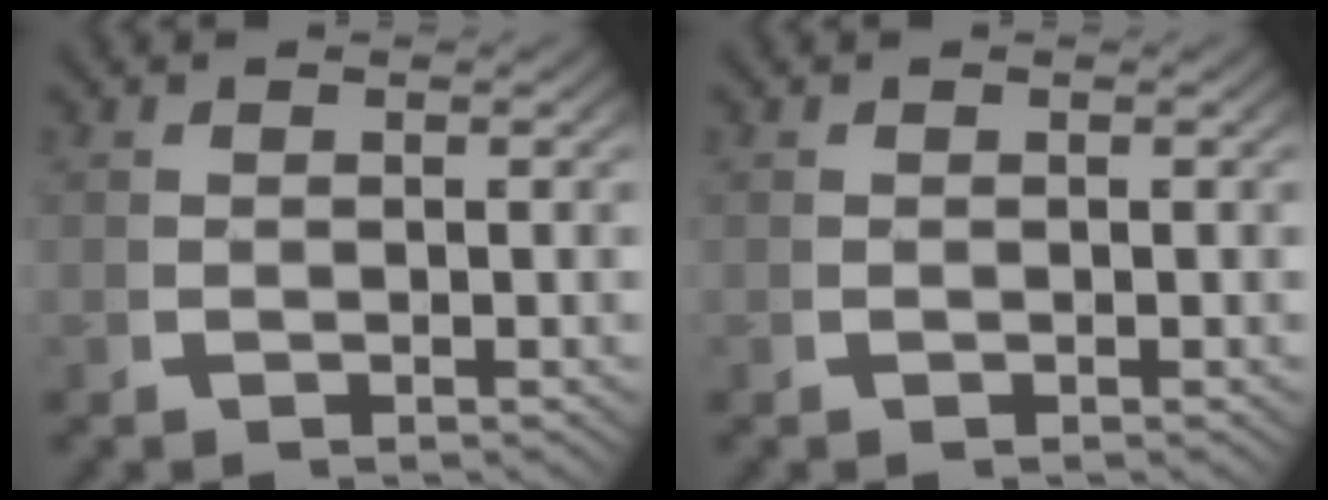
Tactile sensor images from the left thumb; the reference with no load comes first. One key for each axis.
{"total": 0.0}